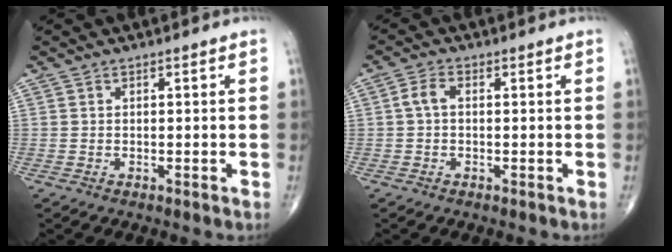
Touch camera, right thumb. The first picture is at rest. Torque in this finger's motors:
{"motor_torque": [0.00, -0.07, 0.30, 0.17, 0.06]}